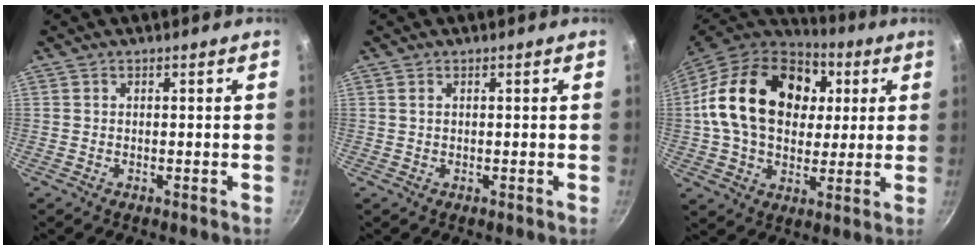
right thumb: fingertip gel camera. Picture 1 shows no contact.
{"total": 0.7, "force": [0.3, 0.4, 0.5], "torque": [-0.009, 0.001, 0.005]}
{"total": 25.2, "force": [5.5, 17.8, 17.0], "torque": [-0.280, 0.012, 0.086]}